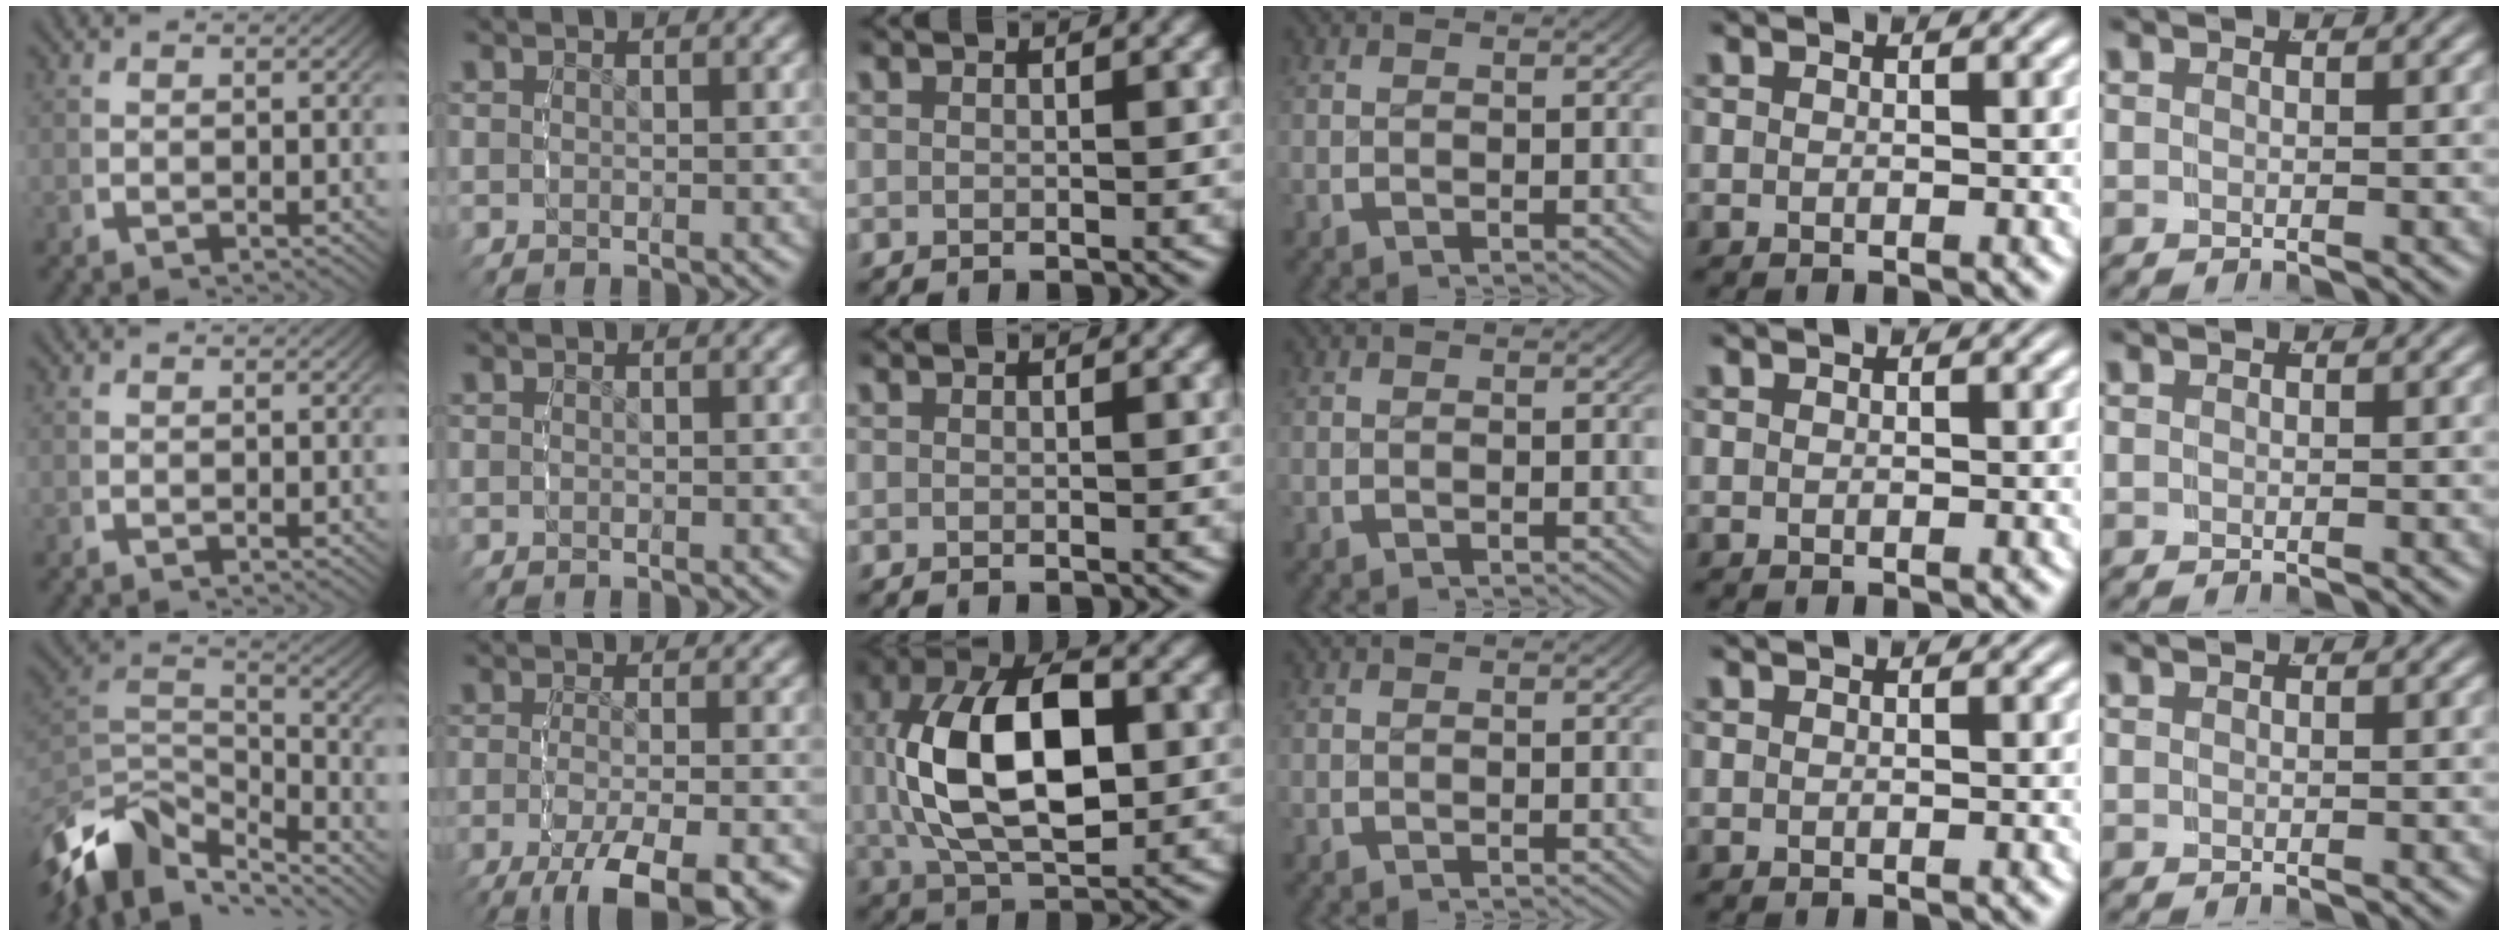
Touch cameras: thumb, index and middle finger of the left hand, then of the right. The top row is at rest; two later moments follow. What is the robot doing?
{"motion": "grasp_and_lifting", "object": "bottle cap"}